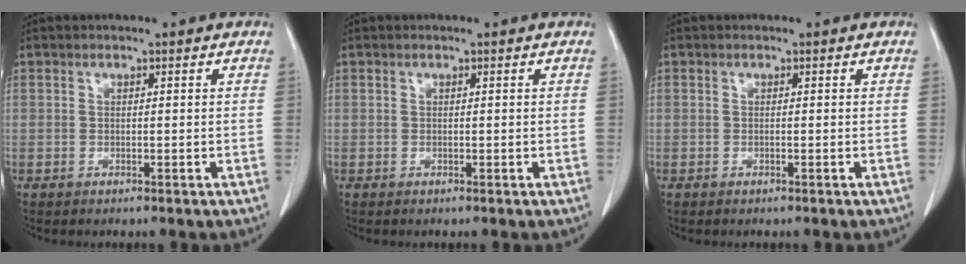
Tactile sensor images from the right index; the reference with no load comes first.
{"total": 0.0}
{"total": 0.0}